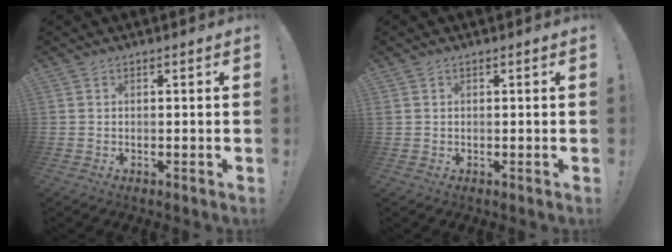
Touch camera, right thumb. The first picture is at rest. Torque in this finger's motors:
{"motor_torque": [-0.35, 0.04, -0.38, 0.30, 0.05]}